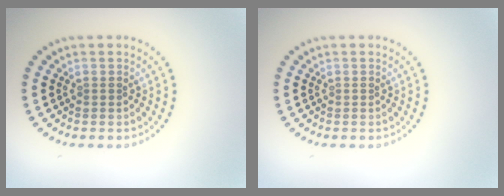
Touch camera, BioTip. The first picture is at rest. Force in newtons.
{"total": 0.0}